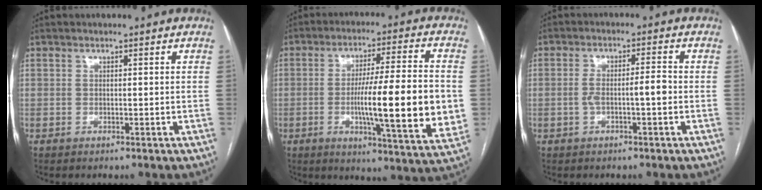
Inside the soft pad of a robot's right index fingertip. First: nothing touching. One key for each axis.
{"total": 18.2, "fx": -2.0, "fy": 1.2, "fz": 18.0, "tx": -0.257, "ty": -0.008, "tz": -0.030}
{"total": 4.4, "fx": -0.9, "fy": 0.6, "fz": 4.3, "tx": -0.083, "ty": 0.016, "tz": -0.010}